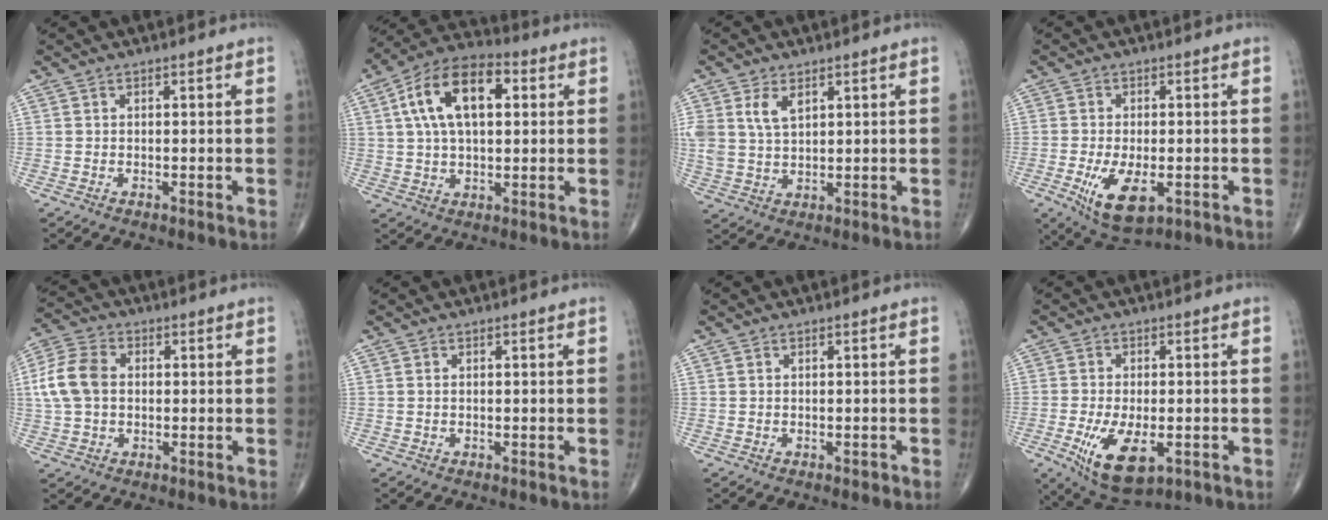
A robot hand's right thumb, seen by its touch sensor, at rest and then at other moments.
{"total": 15.2, "force": [3.9, 8.1, 12.2], "torque": [-0.208, 0.023, 0.061]}
{"total": 6.2, "force": [2.7, 3.6, 4.2], "torque": [-0.081, -0.005, 0.063]}
{"total": 9.4, "force": [-3.1, 4.4, 7.7], "torque": [-0.139, -0.013, -0.042]}
{"total": 9.4, "force": [0.7, 6.7, 6.5], "torque": [-0.135, 0.019, 0.009]}
{"total": 0.0}
{"total": 0.5, "force": [-0.2, 0.4, 0.3], "torque": [-0.002, 0.000, -0.004]}
{"total": 11.0, "force": [-3.6, 5.2, 9.0], "torque": [-0.159, -0.013, -0.050]}